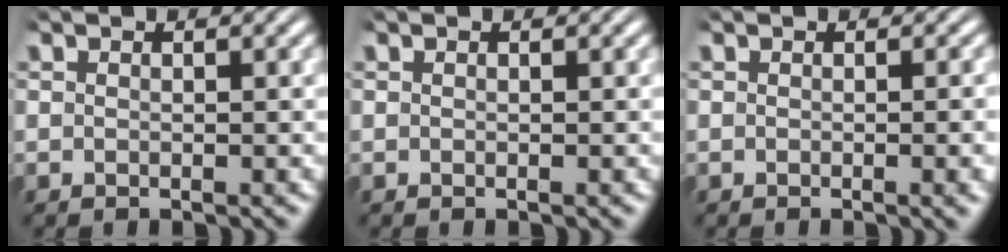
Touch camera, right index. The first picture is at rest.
{"total": 0.0}
{"total": 1.0, "force": [-0.3, -0.3, 0.9], "torque": [-0.010, 0.005, -0.007]}